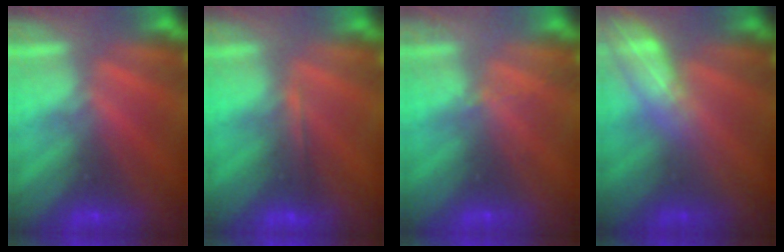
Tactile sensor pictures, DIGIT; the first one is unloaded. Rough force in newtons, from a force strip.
{"total": 1.9}
{"total": 2.1}
{"total": 2.5}